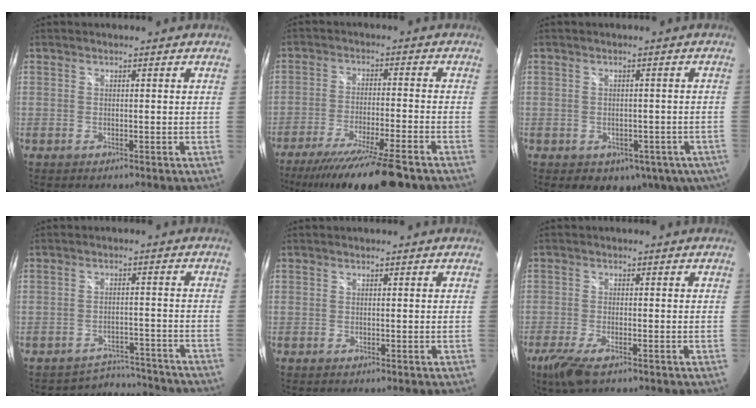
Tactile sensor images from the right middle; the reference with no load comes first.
{"total": 16.9, "force": [-13.6, 1.1, 9.9], "torque": [-0.190, -0.039, -0.220]}
{"total": 10.1, "force": [-4.5, 7.2, 5.6], "torque": [-0.097, -0.008, -0.038]}
{"total": 9.2, "force": [-8.7, 2.9, 0.3], "torque": [-0.012, 0.019, -0.114]}
{"total": 0.0}
{"total": 6.0, "force": [-3.9, 1.9, 4.1], "torque": [-0.101, -0.023, -0.073]}